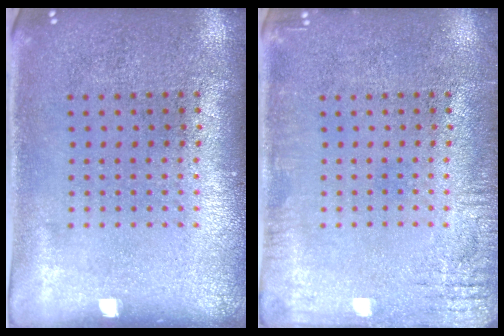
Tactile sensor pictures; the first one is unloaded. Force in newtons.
{"total": 2.3, "press": 2.3, "slide": 0.3}